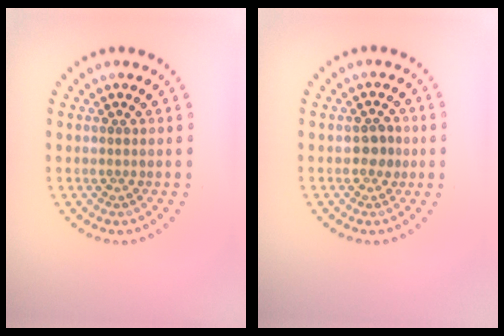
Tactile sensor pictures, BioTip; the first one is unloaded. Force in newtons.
{"total": 1.7, "press": 1.6, "slide": 0.5}